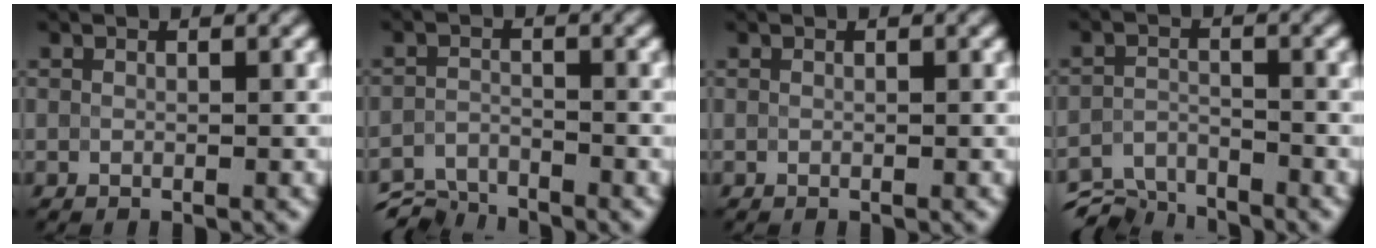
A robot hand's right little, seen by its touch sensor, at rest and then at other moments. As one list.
[{"total": 4.3, "force": [-4.0, 1.1, 0.9], "torque": [-0.017, -0.011, -0.081]}, {"total": 0.0}, {"total": 5.2, "force": [-4.8, 1.4, 1.3], "torque": [-0.024, -0.014, -0.094]}]